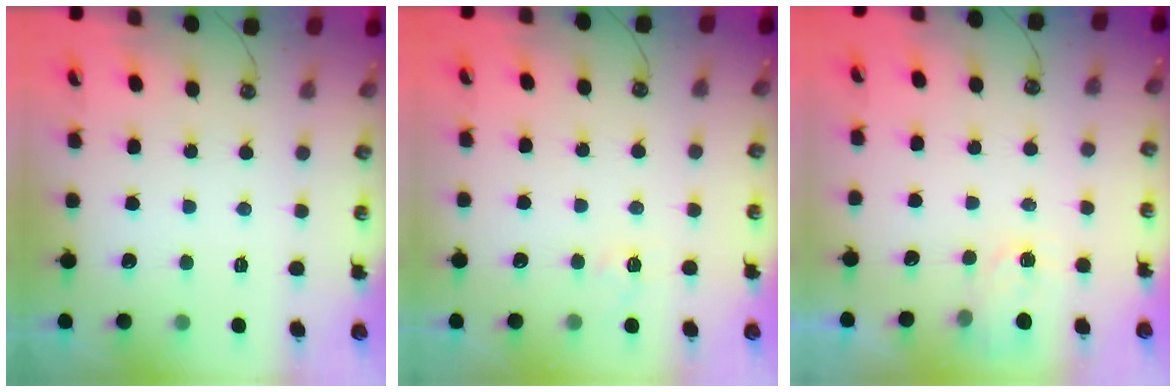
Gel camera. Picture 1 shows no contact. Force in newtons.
{"total": 4.6, "press": 4.6, "slide": 0.4}
{"total": 1.9, "press": 1.9, "slide": 0.3}